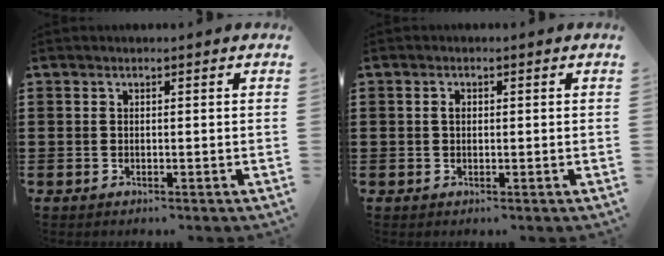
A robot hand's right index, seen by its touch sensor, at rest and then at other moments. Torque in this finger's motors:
{"motor_torque": [0.36, -0.08, 0.13, 0.05]}